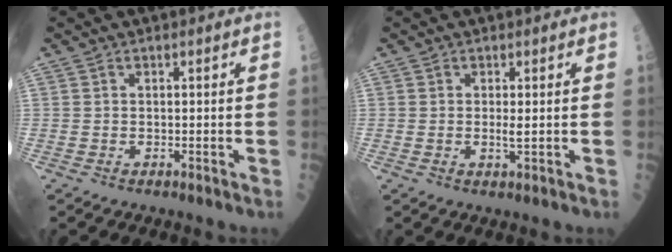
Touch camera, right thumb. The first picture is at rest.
{"total": 1.7, "force": [0.2, 0.4, 1.6], "torque": [-0.031, -0.005, 0.005]}